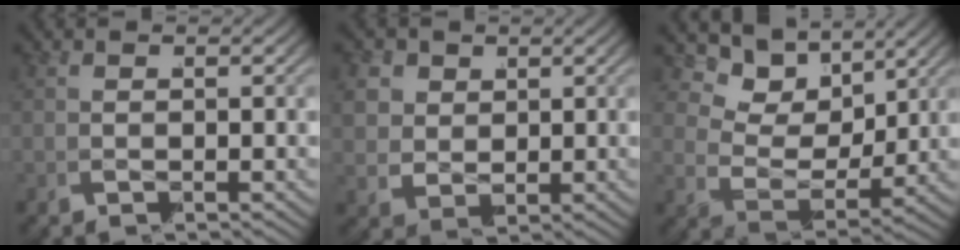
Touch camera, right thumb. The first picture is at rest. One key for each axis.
{"total": 3.8, "fx": 1.0, "fy": 3.4, "fz": 1.4, "tx": -0.042, "ty": -0.016, "tz": 0.026}
{"total": 7.2, "fx": 2.6, "fy": 4.7, "fz": 4.9, "tx": -0.097, "ty": 0.001, "tz": 0.038}